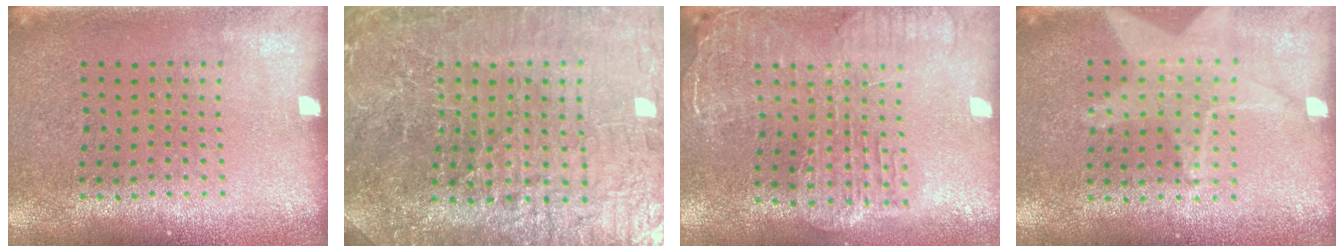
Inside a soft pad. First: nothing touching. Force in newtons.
{"total": 6.2, "press": 5.6, "slide": 2.7}
{"total": 2.5, "press": 2.2, "slide": 1.2}
{"total": 1.3, "press": 1.3, "slide": 0.4}